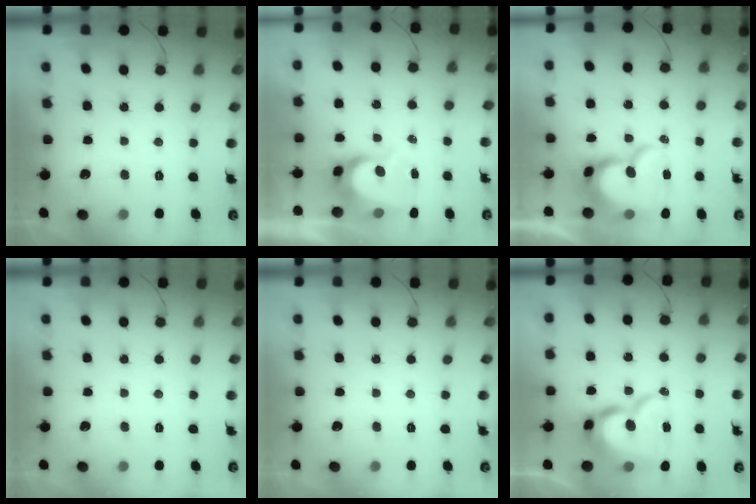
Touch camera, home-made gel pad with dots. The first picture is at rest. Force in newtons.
{"total": 6.2, "press": 6.2, "slide": 0.6}
{"total": 16.6, "press": 16.6, "slide": 1.2}
{"total": 0.0}
{"total": 0.0}
{"total": 16.1, "press": 16.1, "slide": 1.6}